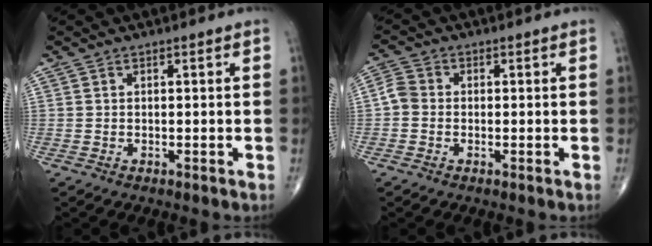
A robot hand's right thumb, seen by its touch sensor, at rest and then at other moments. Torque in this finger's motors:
{"motor_torque": [-0.21, 0.23, 0.39, -0.04, 0.01]}